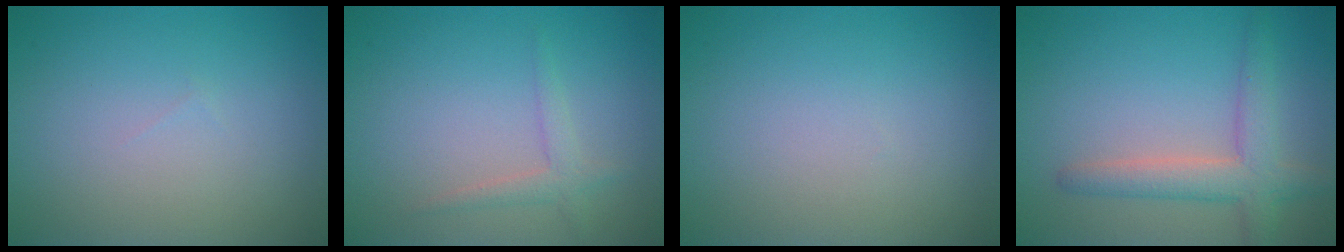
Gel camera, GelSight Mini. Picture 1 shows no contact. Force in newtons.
{"total": 1.6, "press": 1.6, "slide": 0.1}
{"total": 0.0}
{"total": 4.0, "press": 4.0, "slide": 0.3}